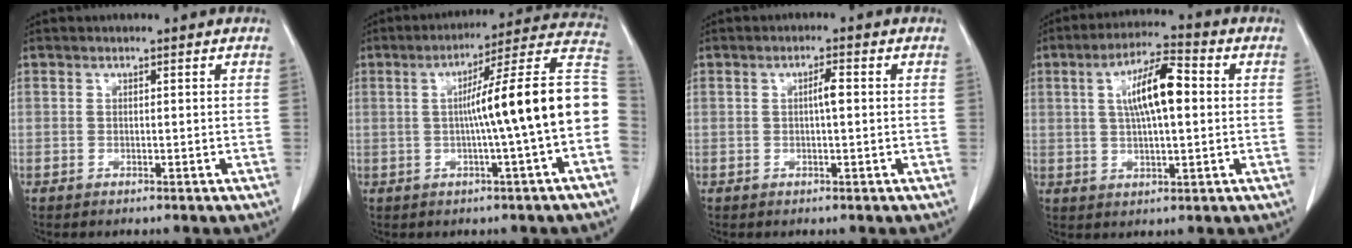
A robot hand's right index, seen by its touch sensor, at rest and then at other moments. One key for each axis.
{"total": 16.3, "fx": -1.0, "fy": -0.7, "fz": 16.3, "tx": -0.220, "ty": 0.036, "tz": -0.023}
{"total": 2.1, "fx": 0.1, "fy": 0.3, "fz": 2.1, "tx": -0.036, "ty": 0.003, "tz": 0.001}
{"total": 9.6, "fx": 1.6, "fy": 2.2, "fz": 9.1, "tx": -0.168, "ty": 0.019, "tz": 0.026}